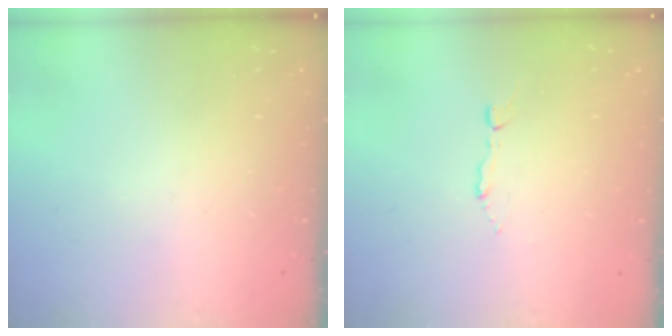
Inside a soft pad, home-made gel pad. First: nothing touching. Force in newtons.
{"total": 1.8, "press": 1.8, "slide": 0.2}